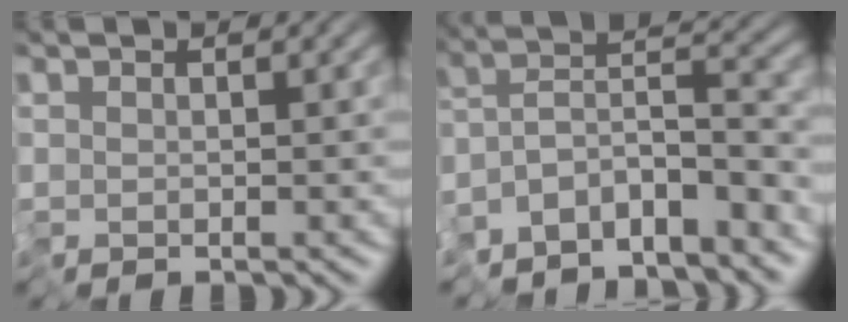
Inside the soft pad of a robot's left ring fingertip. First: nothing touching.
{"total": 7.5, "force": [-6.3, 1.9, 3.5], "torque": [-0.033, 0.004, -0.114]}